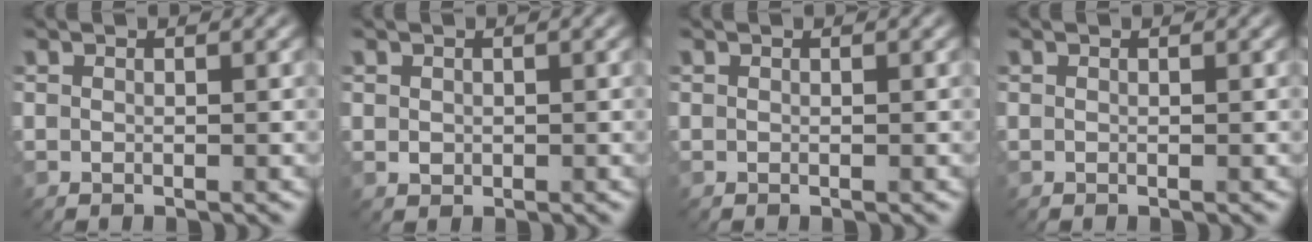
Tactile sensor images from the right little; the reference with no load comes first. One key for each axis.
{"total": 0.7, "fx": 0.1, "fy": 0.7, "fz": 0.3, "tx": -0.004, "ty": -0.002, "tz": 0.004}
{"total": 0.0}
{"total": 0.0}